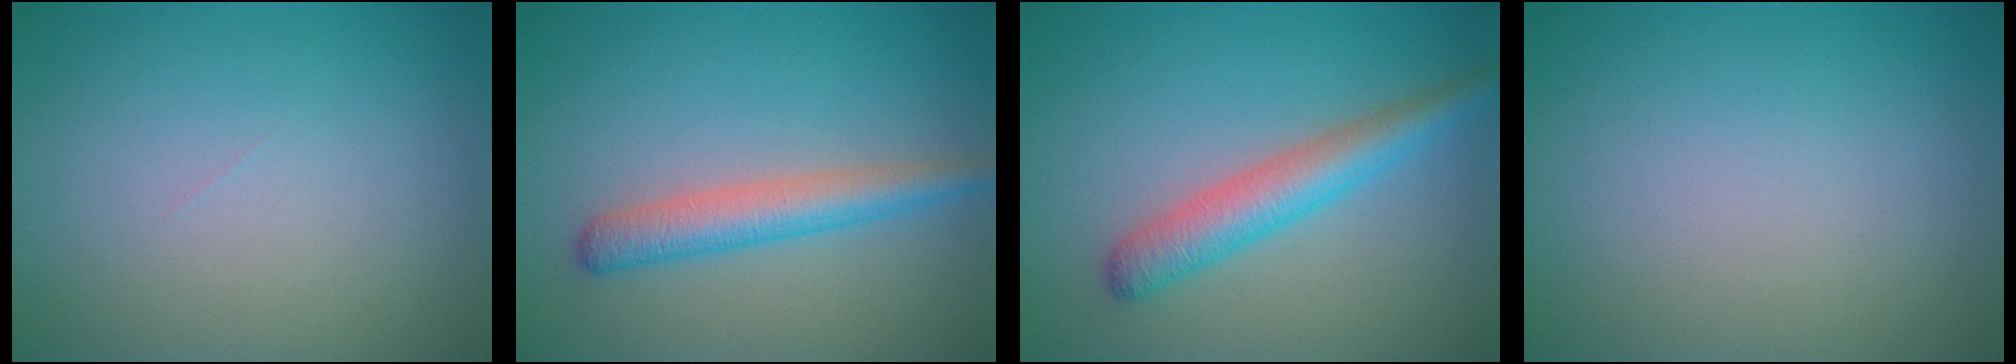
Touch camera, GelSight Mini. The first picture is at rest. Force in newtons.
{"total": 3.5, "press": 3.5, "slide": 0.1}
{"total": 4.0, "press": 4.0, "slide": 0.1}
{"total": 0.0}